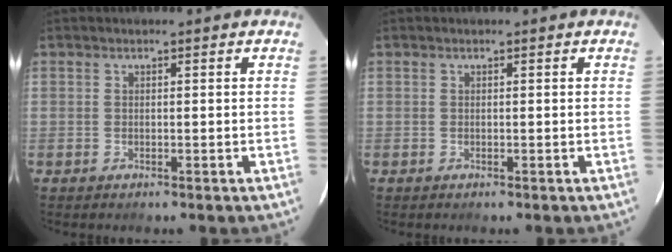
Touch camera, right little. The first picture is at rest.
{"total": 0.0}